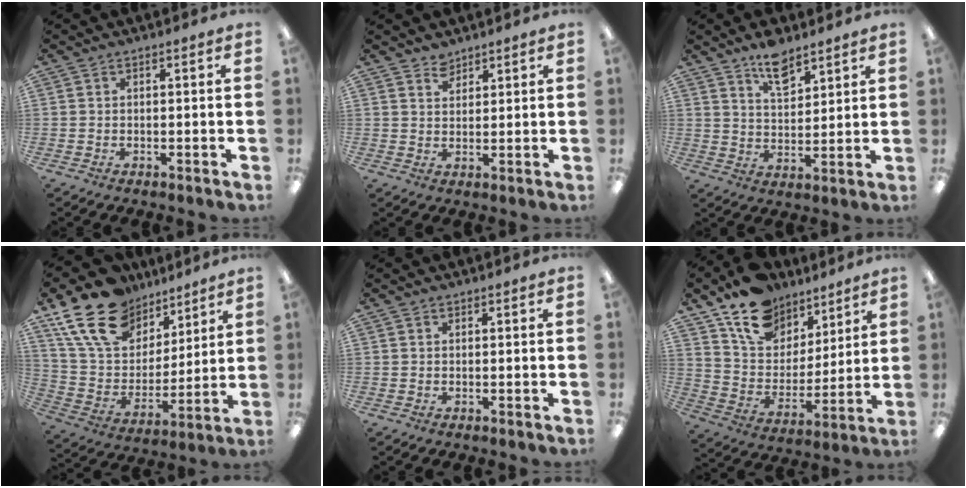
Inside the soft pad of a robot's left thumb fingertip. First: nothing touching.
{"total": 3.2, "force": [2.8, 1.6, 0.2], "torque": [-0.001, -0.012, 0.054]}
{"total": 10.0, "force": [7.5, 4.6, 4.7], "torque": [-0.072, -0.041, 0.133]}
{"total": 20.4, "force": [13.2, 12.7, 8.9], "torque": [-0.174, -0.060, 0.247]}
{"total": 0.0}
{"total": 16.1, "force": [12.0, 9.4, 5.1], "torque": [-0.099, -0.076, 0.225]}